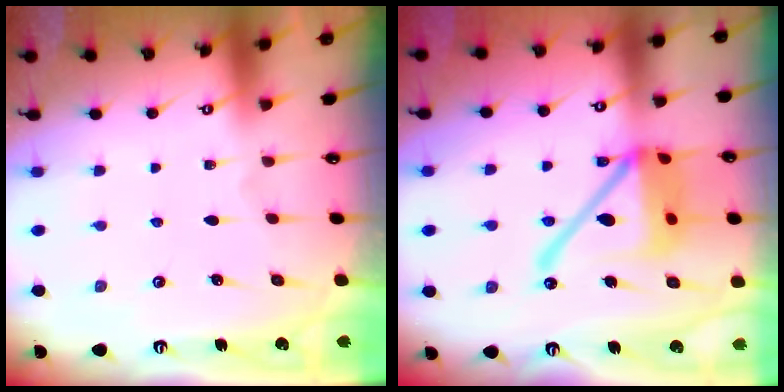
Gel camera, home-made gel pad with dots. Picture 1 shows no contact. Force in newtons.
{"total": 18.8, "press": 18.6, "slide": 2.5}